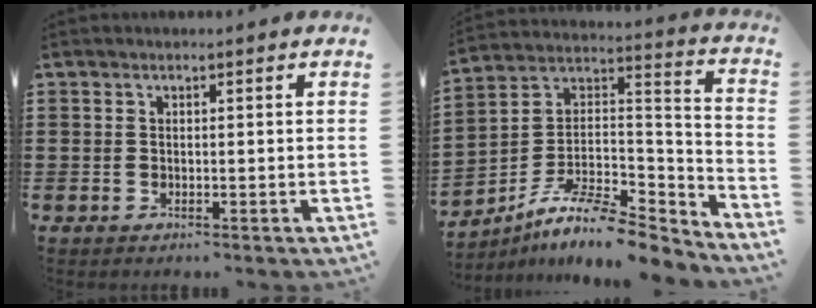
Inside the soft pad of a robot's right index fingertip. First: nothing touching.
{"total": 10.2, "force": [-8.2, 2.6, 5.4], "torque": [-0.109, 0.009, -0.166]}